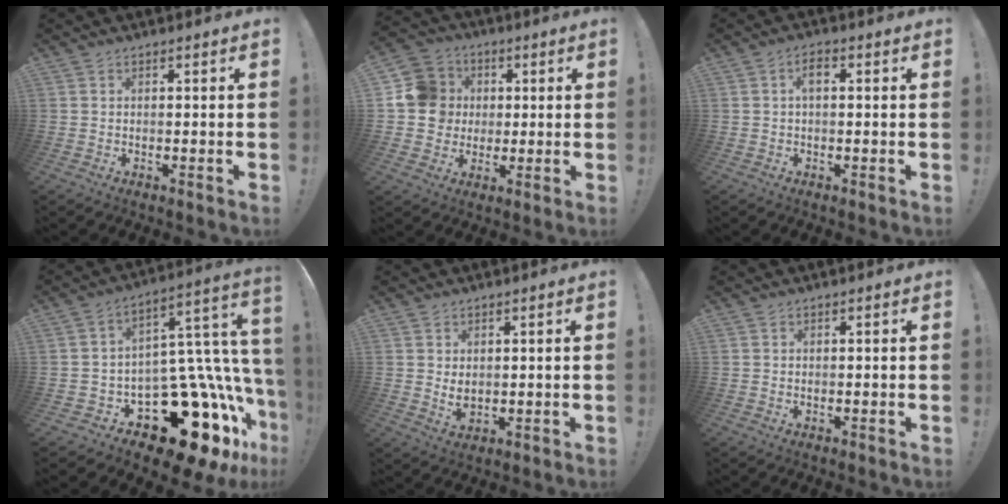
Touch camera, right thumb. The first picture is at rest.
{"total": 12.8, "force": [1.3, 12.0, 4.3], "torque": [-0.061, 0.009, 0.031]}
{"total": 2.9, "force": [0.4, 1.3, 2.6], "torque": [-0.048, 0.009, 0.004]}
{"total": 25.0, "force": [-11.4, 13.3, 17.9], "torque": [-0.197, 0.033, -0.143]}
{"total": 3.7, "force": [1.3, 2.3, 2.5], "torque": [-0.028, -0.010, 0.024]}
{"total": 0.0}